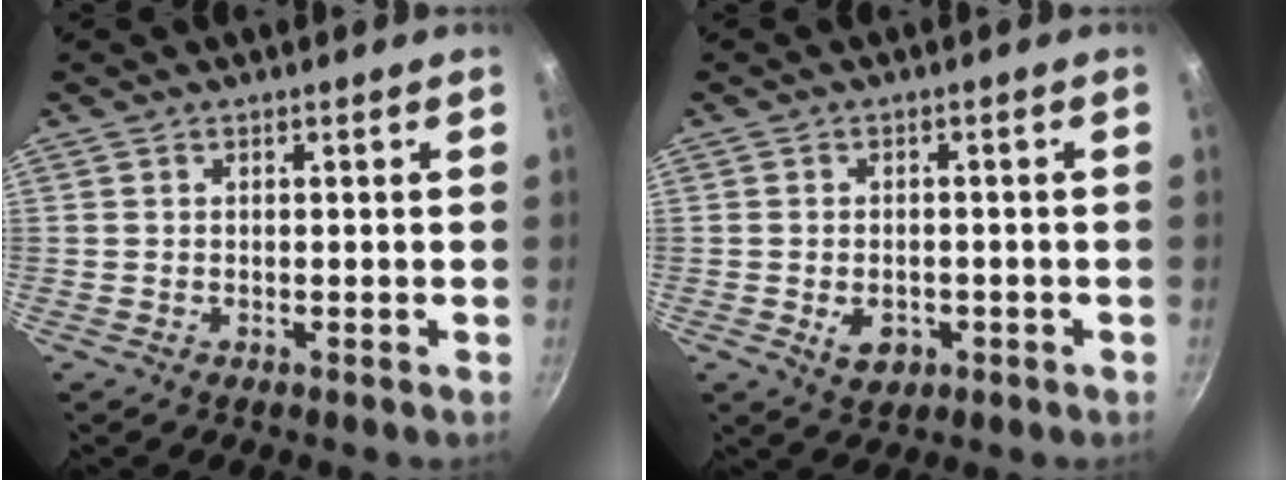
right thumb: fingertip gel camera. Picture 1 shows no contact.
{"total": 4.6, "force": [-1.4, 3.2, 2.9], "torque": [-0.035, 0.006, -0.014]}